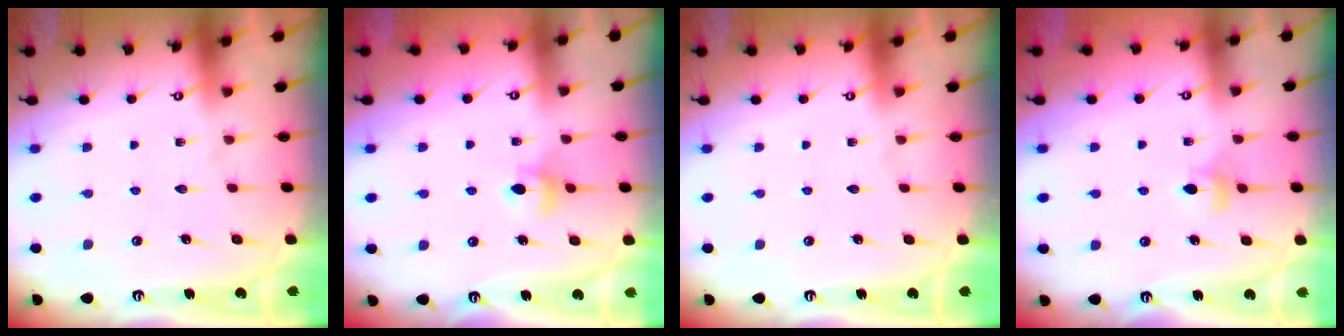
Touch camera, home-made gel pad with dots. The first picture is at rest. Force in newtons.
{"total": 6.6, "press": 6.6, "slide": 1.0}
{"total": 0.0}
{"total": 3.8, "press": 3.7, "slide": 0.7}